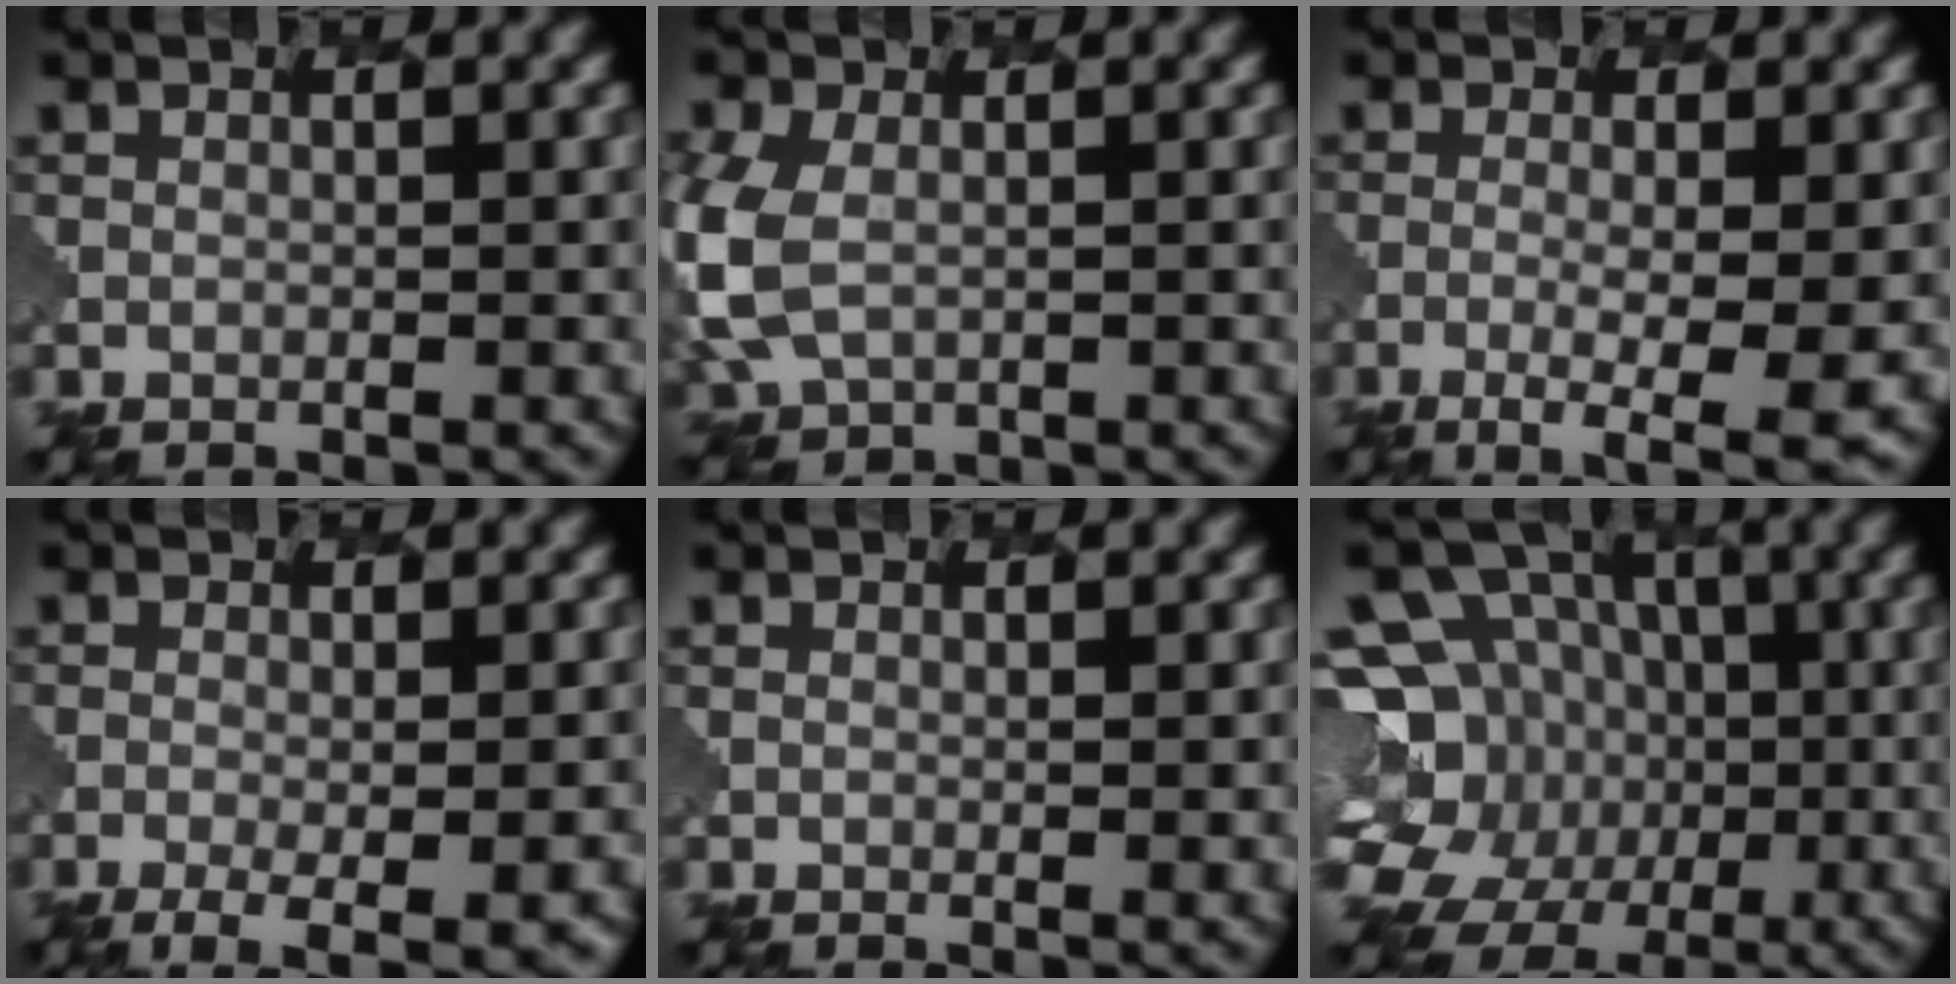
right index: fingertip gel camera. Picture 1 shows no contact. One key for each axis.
{"total": 6.2, "fx": -0.4, "fy": 4.6, "fz": 4.2, "tx": -0.121, "ty": -0.016, "tz": -0.005}
{"total": 5.2, "fx": -1.9, "fy": 1.2, "fz": 4.7, "tx": -0.076, "ty": -0.010, "tz": -0.031}
{"total": 4.8, "fx": -2.0, "fy": 1.4, "fz": 4.1, "tx": -0.064, "ty": -0.008, "tz": -0.025}
{"total": 1.0, "fx": 0.4, "fy": 0.2, "fz": 0.9, "tx": -0.013, "ty": -0.006, "tz": 0.006}
{"total": 15.2, "fx": -1.7, "fy": 13.8, "fz": 6.1, "tx": -0.165, "ty": 0.013, "tz": -0.038}